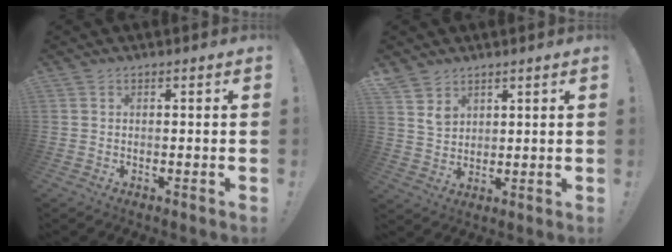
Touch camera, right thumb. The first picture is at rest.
{"total": 6.1, "force": [4.2, 4.3, 1.2], "torque": [-0.020, -0.027, 0.083]}